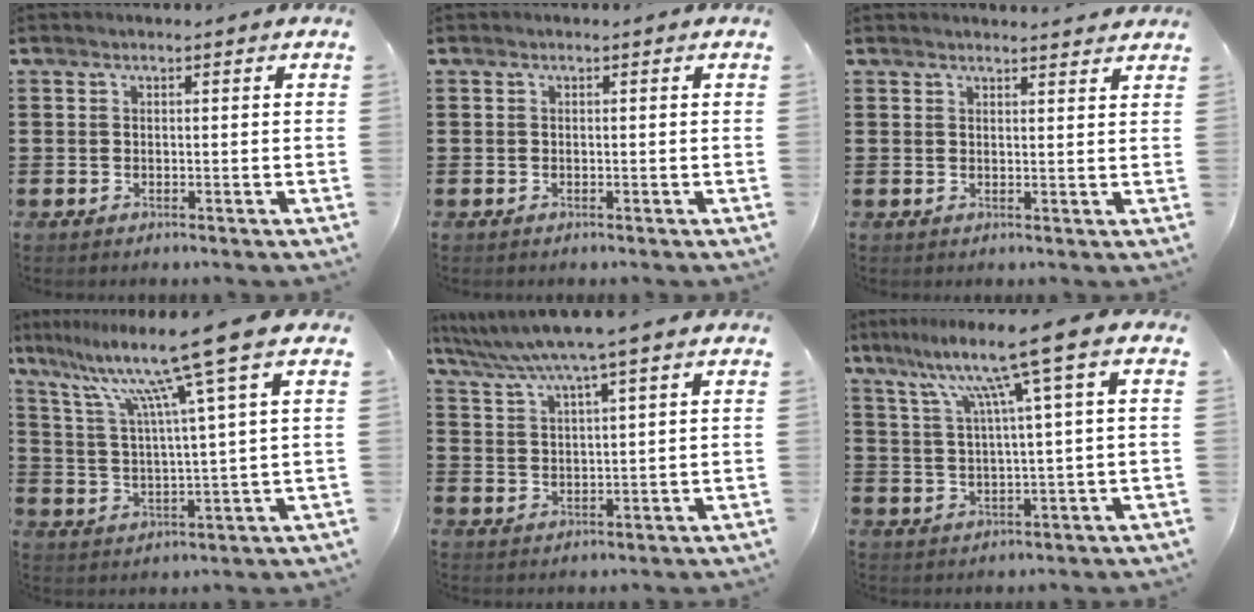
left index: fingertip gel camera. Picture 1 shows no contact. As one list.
[{"total": 0.0}, {"total": 1.8, "force": [1.8, 0.0, 0.2], "torque": [-0.007, -0.001, 0.036]}, {"total": 12.2, "force": [8.0, -1.2, 9.1], "torque": [-0.192, -0.037, 0.120]}, {"total": 6.1, "force": [5.1, -0.6, 3.3], "torque": [-0.080, -0.023, 0.086]}, {"total": 9.8, "force": [5.3, -1.0, 8.2], "torque": [-0.173, -0.016, 0.081]}]